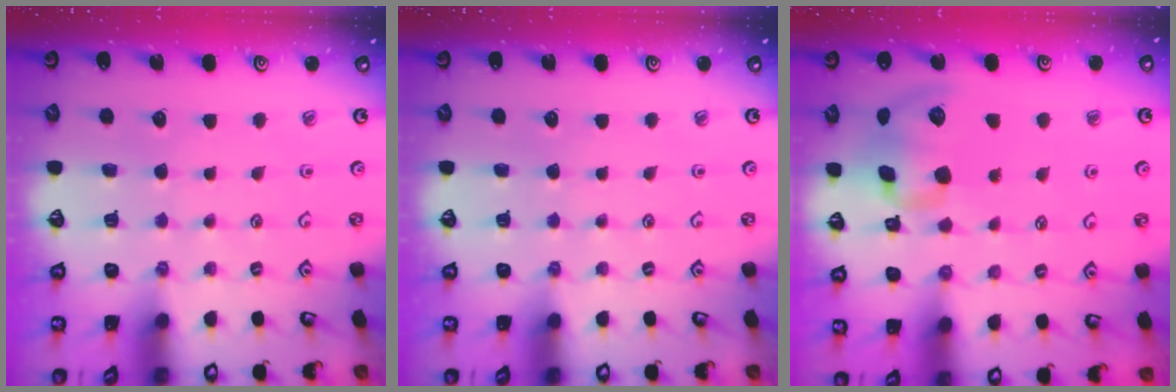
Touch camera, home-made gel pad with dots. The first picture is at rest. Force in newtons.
{"total": 0.0}
{"total": 13.0, "press": 12.8, "slide": 2.0}